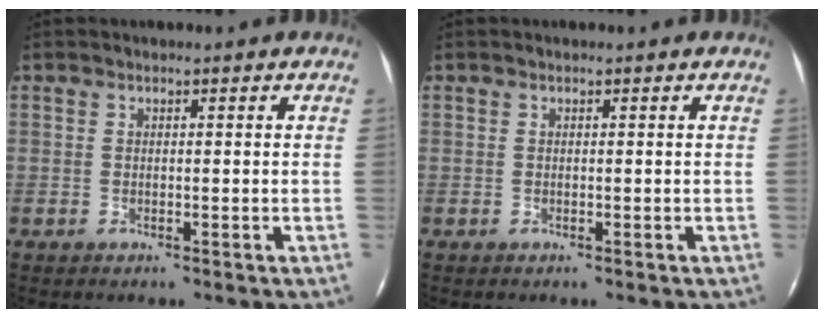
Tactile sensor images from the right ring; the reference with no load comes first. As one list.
[{"total": 0.0}]